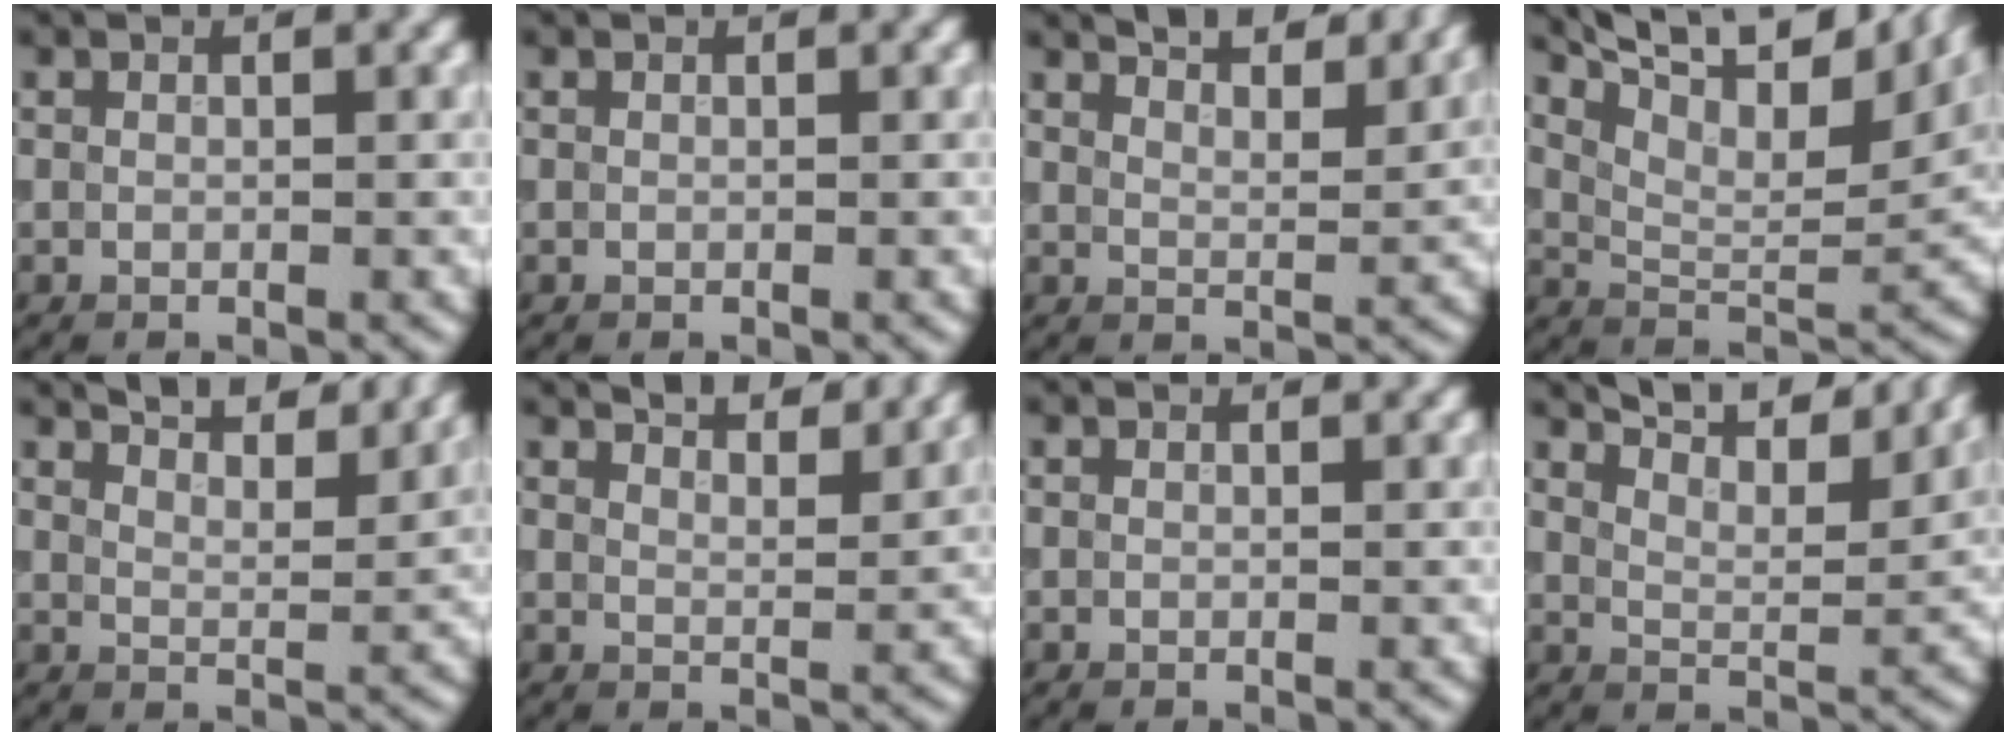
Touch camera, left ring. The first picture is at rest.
{"total": 0.0}
{"total": 7.3, "force": [6.2, 1.8, 3.6], "torque": [-0.030, 0.023, 0.050]}
{"total": 11.7, "force": [7.9, 3.9, 7.7], "torque": [-0.138, 0.019, 0.130]}
{"total": 8.3, "force": [6.9, 2.0, 4.0], "torque": [-0.040, 0.024, 0.059]}
{"total": 6.5, "force": [5.4, 1.6, 3.2], "torque": [-0.024, 0.022, 0.042]}
{"total": 0.8, "force": [0.7, 0.2, 0.2], "torque": [-0.009, -0.007, 0.006]}
{"total": 11.0, "force": [9.3, 2.4, 5.4], "torque": [-0.076, 0.023, 0.100]}